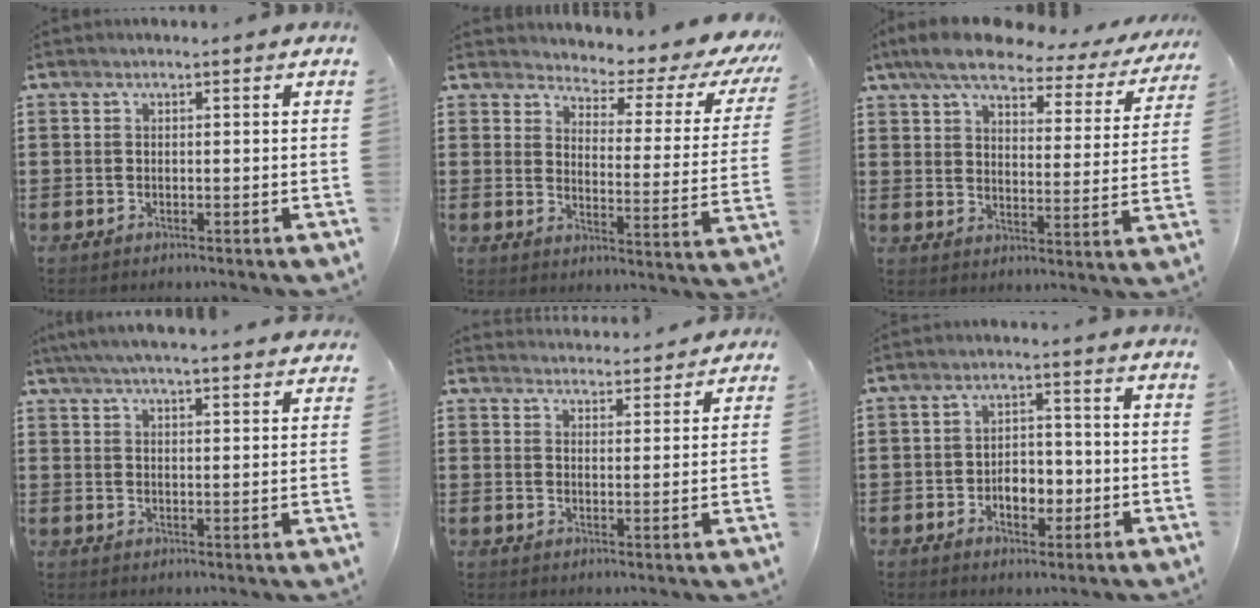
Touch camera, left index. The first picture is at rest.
{"total": 3.4, "force": [2.9, 1.0, 1.5], "torque": [-0.033, -0.033, 0.038]}
{"total": 7.7, "force": [6.4, 1.8, 3.9], "torque": [-0.096, -0.030, 0.108]}
{"total": 5.0, "force": [4.8, -0.2, 1.6], "torque": [-0.047, -0.020, 0.085]}
{"total": 3.4, "force": [3.4, 0.2, -0.1], "torque": [-0.008, -0.017, 0.062]}
{"total": 4.8, "force": [-1.5, 3.0, 3.4], "torque": [-0.050, 0.001, -0.033]}